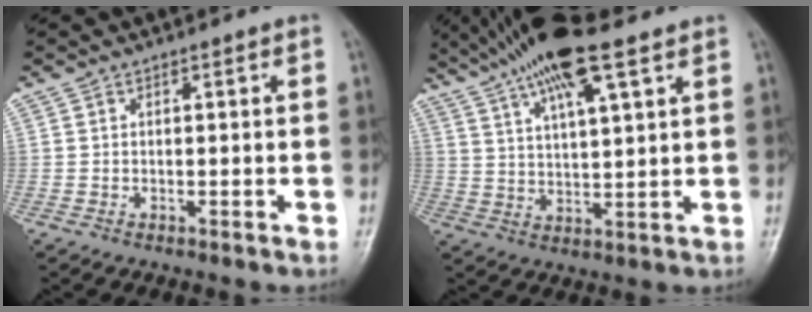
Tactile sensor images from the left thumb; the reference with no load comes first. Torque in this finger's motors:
{"motor_torque": [1.14, -0.23, 1.46, -1.31, 0.20]}